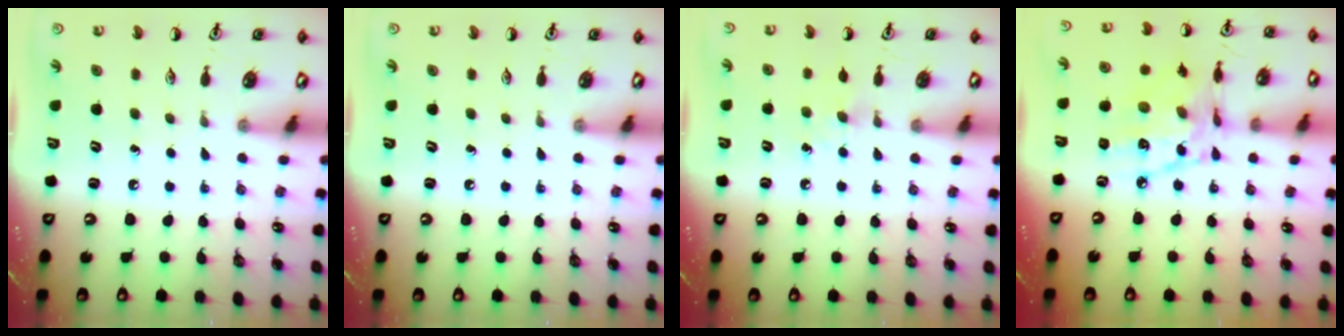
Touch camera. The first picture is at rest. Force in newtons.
{"total": 0.0}
{"total": 4.9, "press": 4.8, "slide": 0.8}
{"total": 14.4, "press": 14.3, "slide": 0.8}